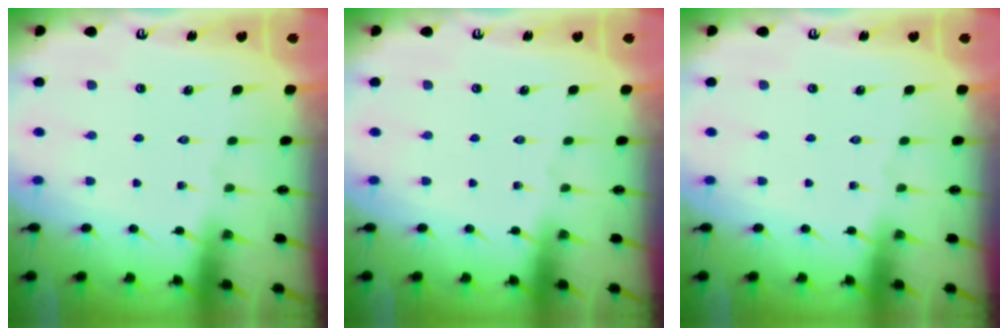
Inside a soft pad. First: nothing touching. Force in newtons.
{"total": 0.0}
{"total": 0.0}